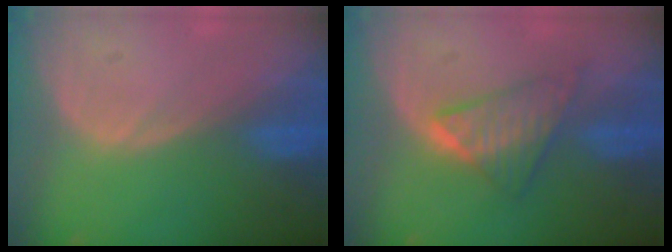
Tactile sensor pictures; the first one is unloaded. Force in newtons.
{"total": 5.9, "press": 5.8, "slide": 0.8}